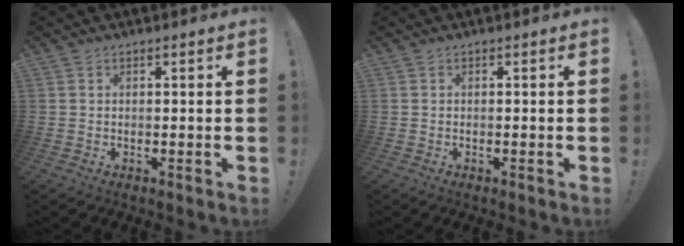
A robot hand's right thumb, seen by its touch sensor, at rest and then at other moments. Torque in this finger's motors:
{"motor_torque": [-0.03, -0.01, -0.01, 0.02, -0.02]}